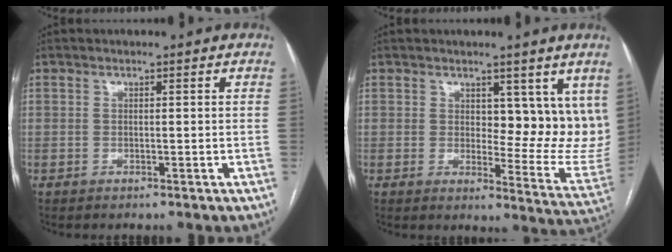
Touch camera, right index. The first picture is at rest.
{"total": 10.1, "force": [5.2, 4.7, 7.2], "torque": [-0.078, -0.021, 0.070]}